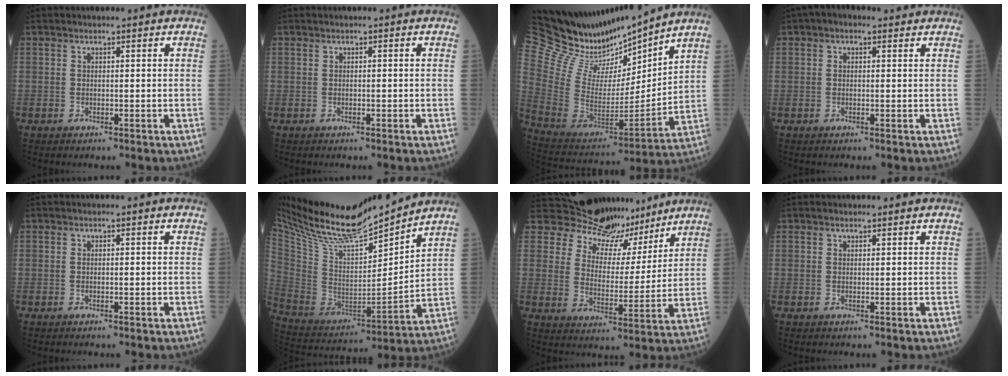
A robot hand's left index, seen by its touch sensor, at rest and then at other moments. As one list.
[{"total": 0.0}, {"total": 20.9, "force": [19.5, 3.2, 6.8], "torque": [-0.151, -0.027, 0.355]}, {"total": 2.7, "force": [1.6, 1.5, 1.5], "torque": [-0.029, 0.025, 0.021]}, {"total": 0.0}, {"total": 22.2, "force": [19.6, 3.0, 9.9], "torque": [-0.201, -0.009, 0.346]}, {"total": 13.5, "force": [12.2, 5.2, 2.4], "torque": [-0.041, -0.002, 0.177]}, {"total": 1.1, "force": [1.0, 0.1, 0.2], "torque": [-0.005, 0.005, 0.015]}]